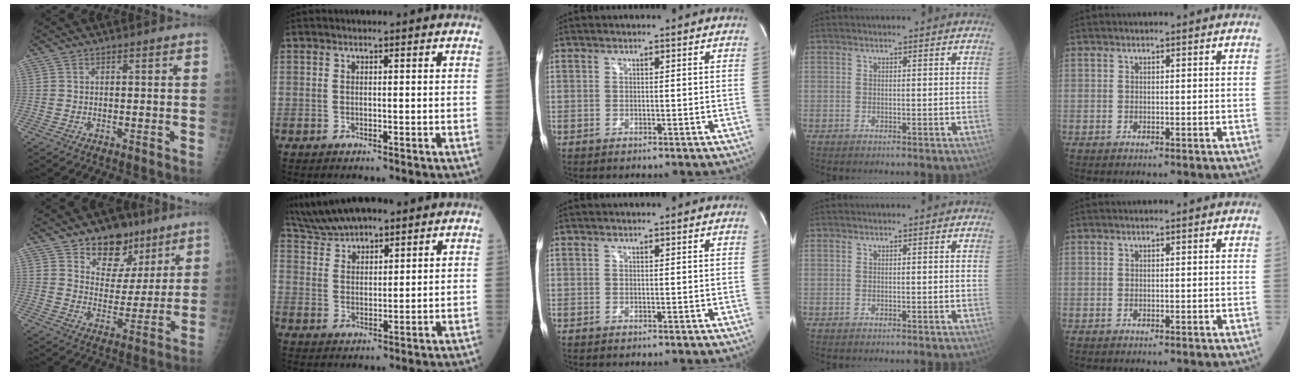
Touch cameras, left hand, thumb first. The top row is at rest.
{"thumb": {"total": 12.8, "force": [8.4, 8.3, 4.9], "torque": [-0.024, -0.041, 0.134]}, "index": {"total": 8.7, "force": [7.5, 2.3, 3.7], "torque": [-0.083, 0.033, 0.147]}}